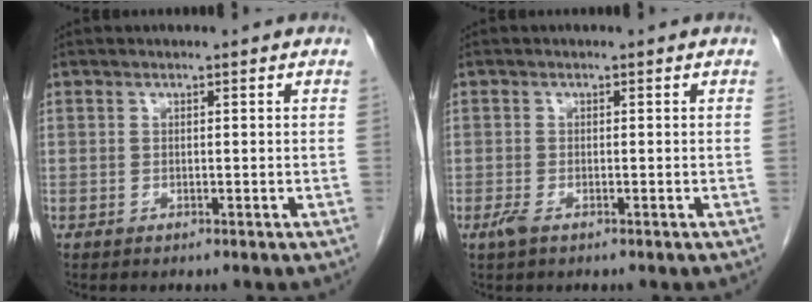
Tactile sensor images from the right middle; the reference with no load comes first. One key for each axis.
{"total": 1.3, "fx": -0.8, "fy": 0.4, "fz": 1.0, "tx": -0.027, "ty": -0.003, "tz": -0.016}